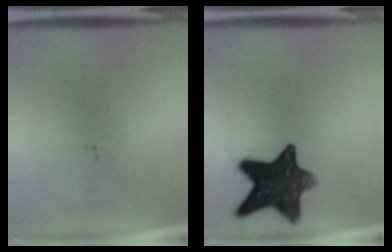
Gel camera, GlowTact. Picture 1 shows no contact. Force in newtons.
{"total": 13.5}